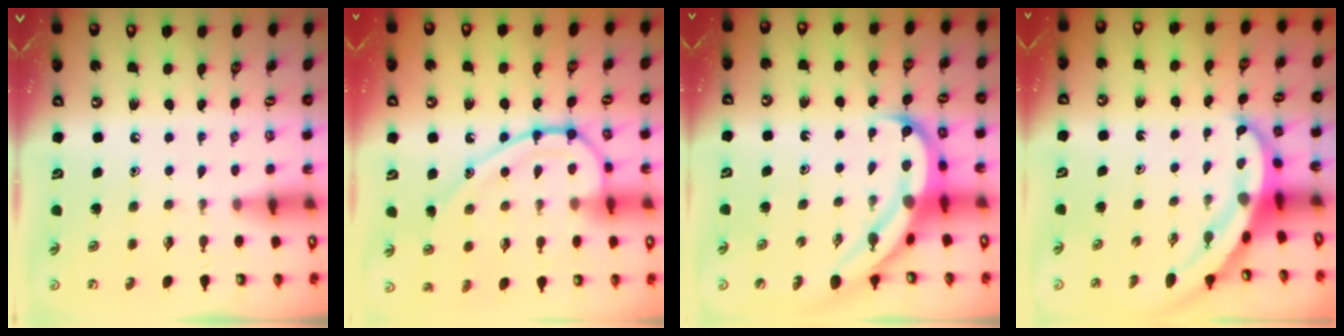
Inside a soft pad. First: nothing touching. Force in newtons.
{"total": 13.7, "press": 13.7, "slide": 0.0}
{"total": 10.6, "press": 10.5, "slide": 1.1}
{"total": 5.1, "press": 5.1, "slide": 0.5}